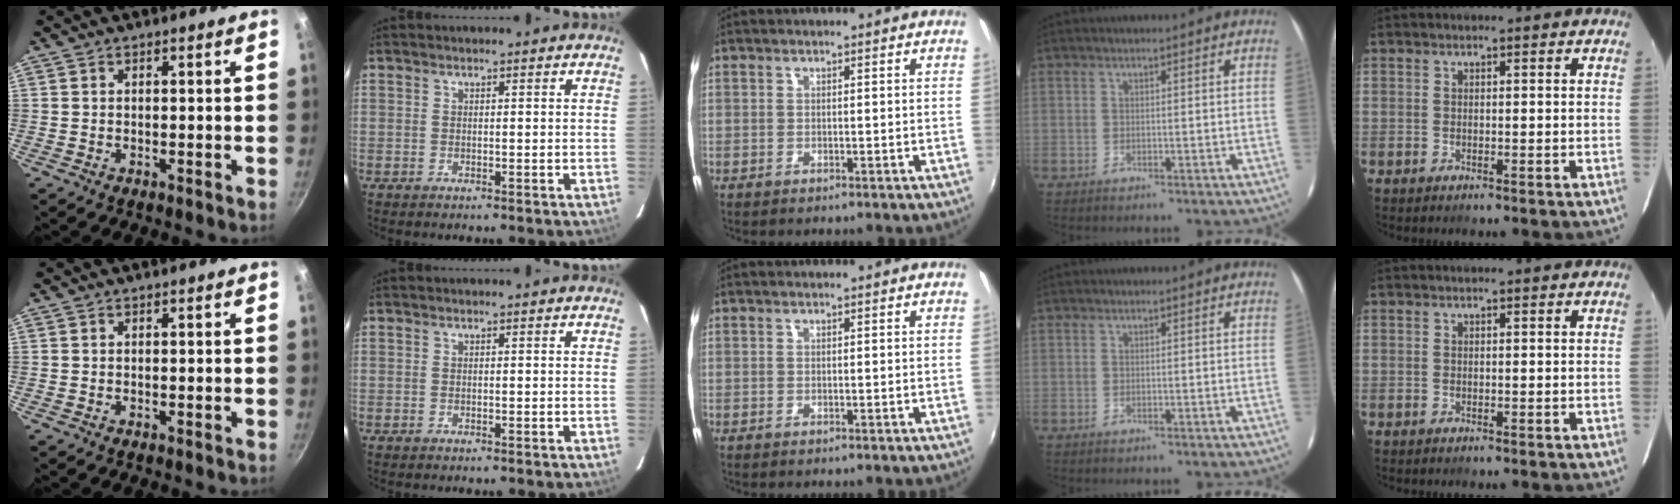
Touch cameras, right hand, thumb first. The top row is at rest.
{}